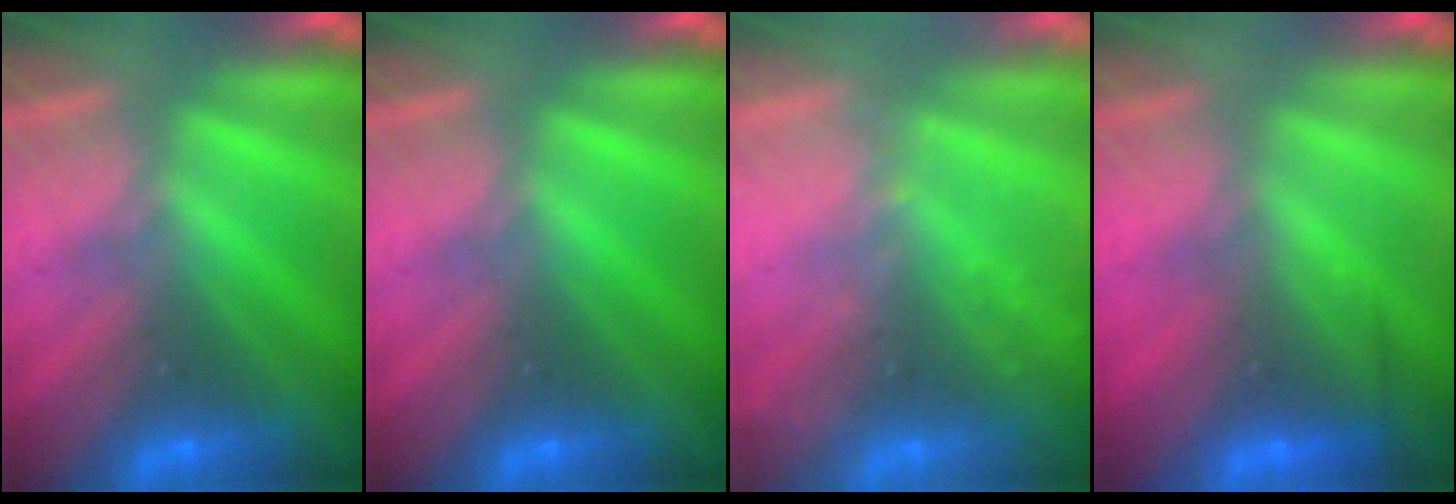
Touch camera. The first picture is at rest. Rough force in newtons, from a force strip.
{"total": 0.0}
{"total": 2.3}
{"total": 2.4}